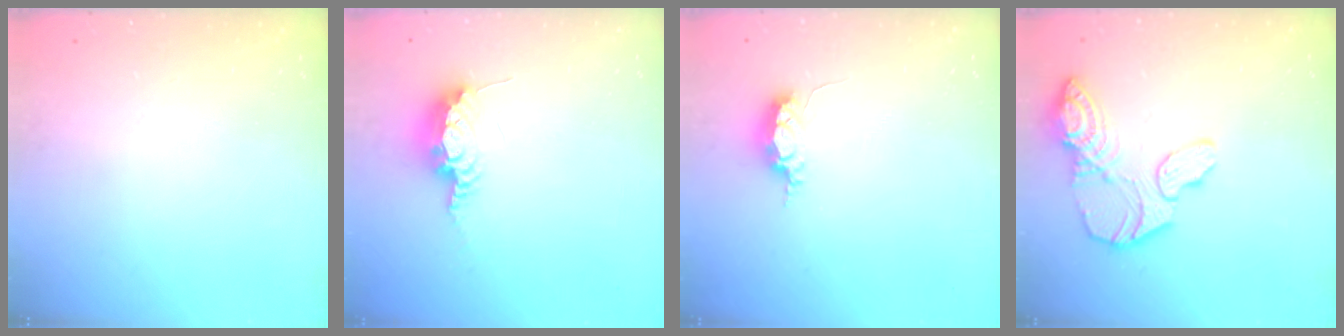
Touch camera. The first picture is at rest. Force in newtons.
{"total": 8.4, "press": 8.3, "slide": 0.9}
{"total": 4.8, "press": 4.7, "slide": 0.9}
{"total": 13.8, "press": 13.7, "slide": 1.4}